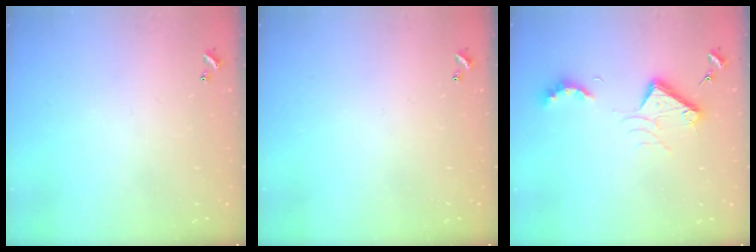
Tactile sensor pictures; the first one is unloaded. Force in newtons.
{"total": 0.0}
{"total": 10.7, "press": 10.6, "slide": 1.3}